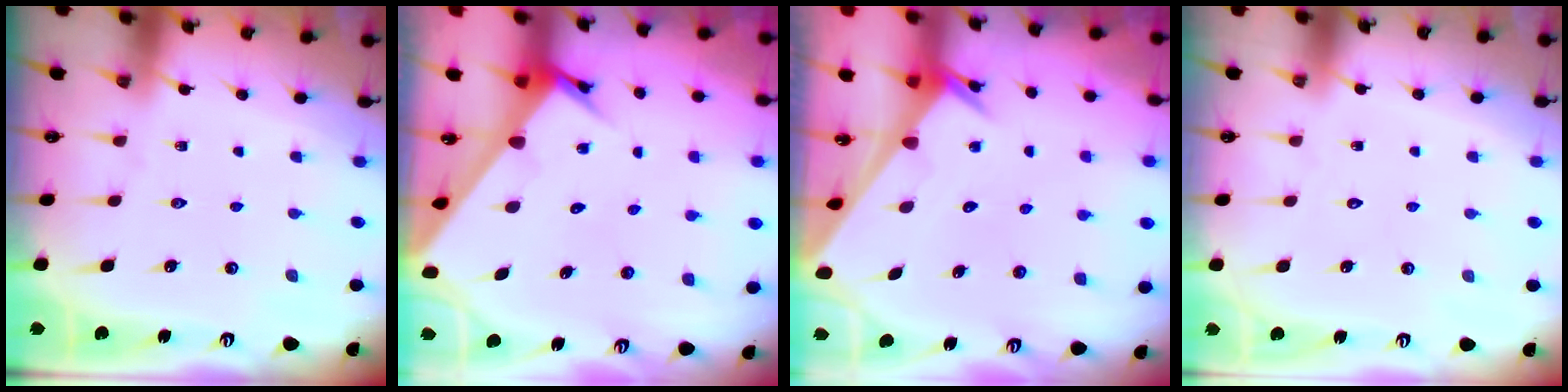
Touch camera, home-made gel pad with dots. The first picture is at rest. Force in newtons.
{"total": 3.3, "press": 3.3, "slide": 0.2}
{"total": 3.5, "press": 3.5, "slide": 0.3}
{"total": 1.6, "press": 1.6, "slide": 0.1}